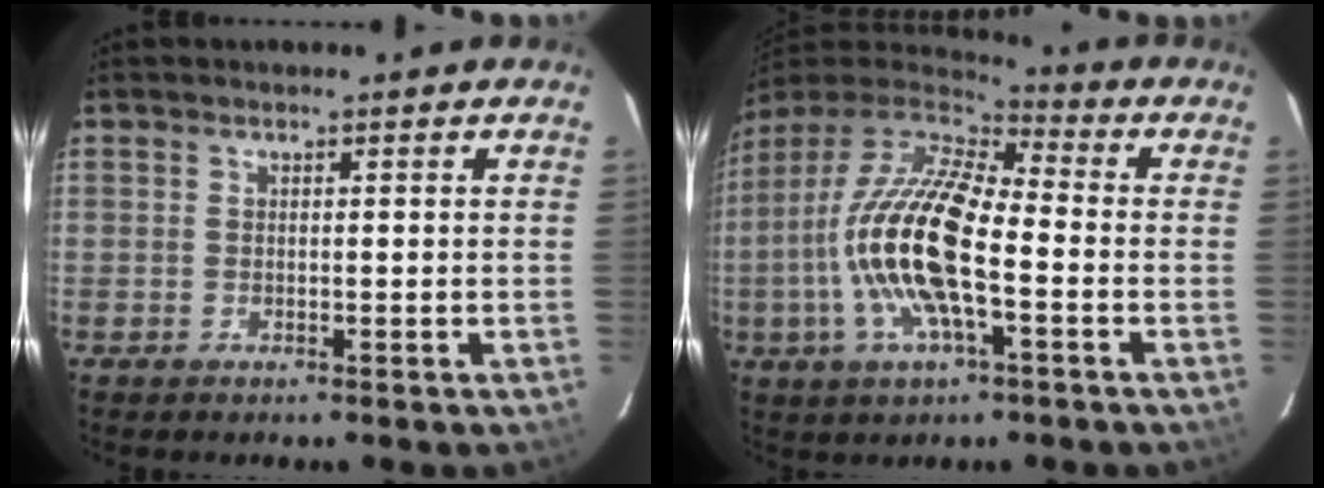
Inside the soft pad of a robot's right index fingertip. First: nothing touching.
{"total": 19.1, "force": [-4.1, 6.4, 17.6], "torque": [-0.347, -0.007, -0.088]}